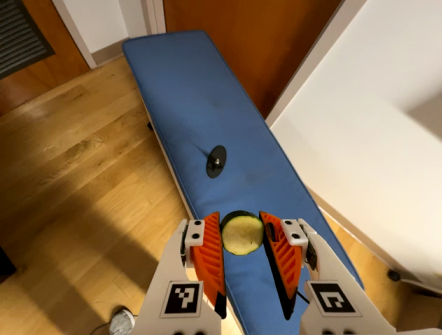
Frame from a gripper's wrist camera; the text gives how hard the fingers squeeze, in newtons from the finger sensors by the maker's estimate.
{"total": 8.1, "left": 7.9, "right": 8.2}